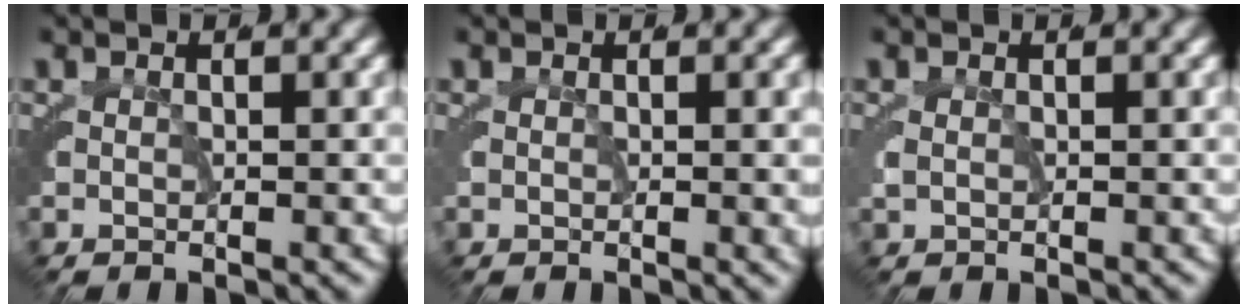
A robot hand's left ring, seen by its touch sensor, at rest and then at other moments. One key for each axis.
{"total": 1.1, "fx": 0.5, "fy": -0.6, "fz": 0.8, "tx": -0.007, "ty": 0.004, "tz": 0.007}
{"total": 0.8, "fx": 0.3, "fy": -0.7, "fz": 0.3, "tx": -0.005, "ty": -0.001, "tz": 0.010}